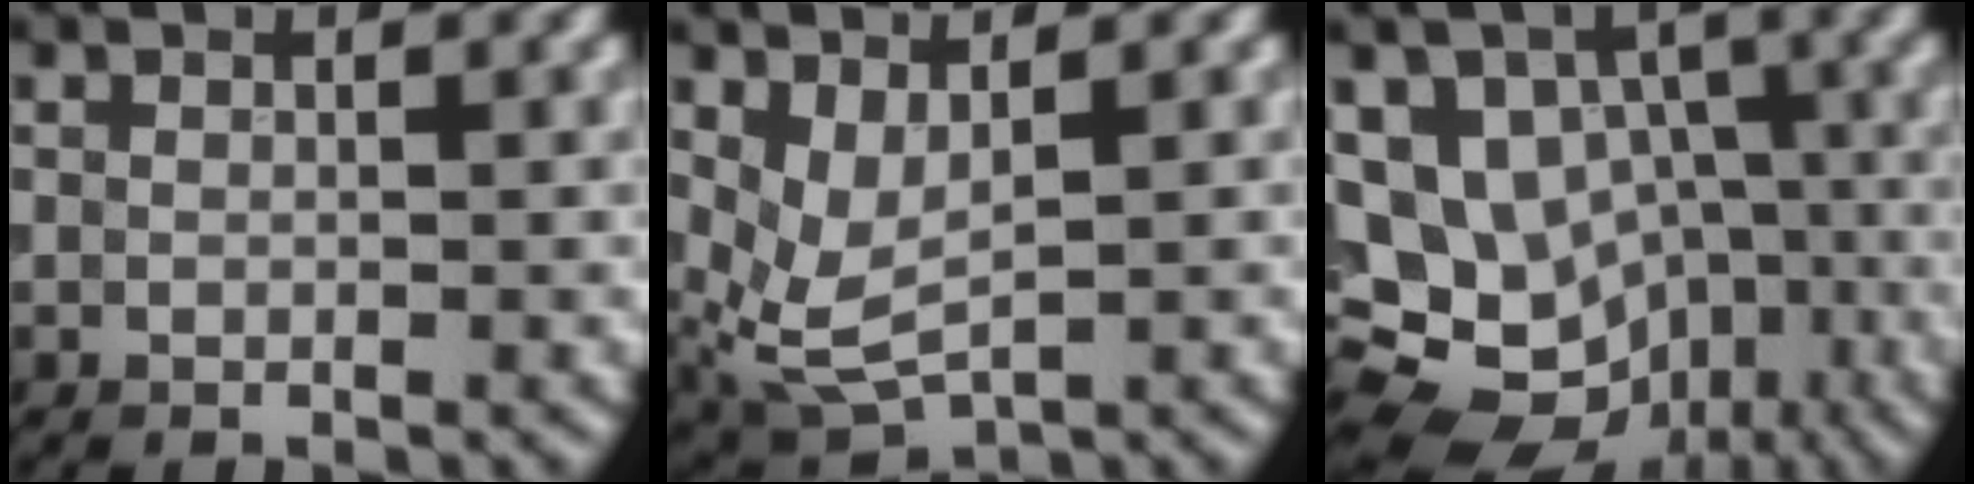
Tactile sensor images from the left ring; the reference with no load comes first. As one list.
[{"total": 3.8, "force": [1.0, 1.8, 3.2], "torque": [-0.082, -0.015, 0.026]}, {"total": 13.7, "force": [-3.8, 11.5, 6.3], "torque": [-0.117, 0.006, -0.061]}]